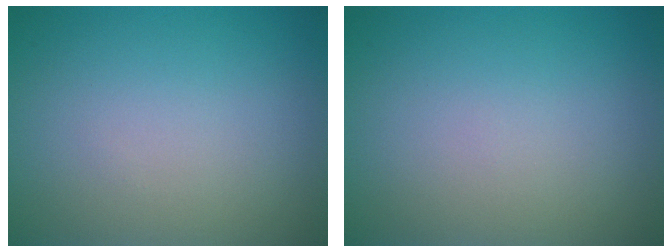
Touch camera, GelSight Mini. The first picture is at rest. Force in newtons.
{"total": 0.0}